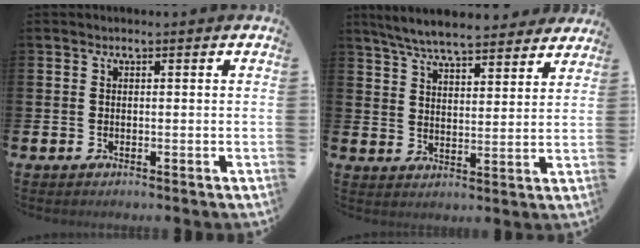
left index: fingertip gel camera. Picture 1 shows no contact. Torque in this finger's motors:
{"motor_torque": [1.09, -1.04, 0.81, 0.21]}